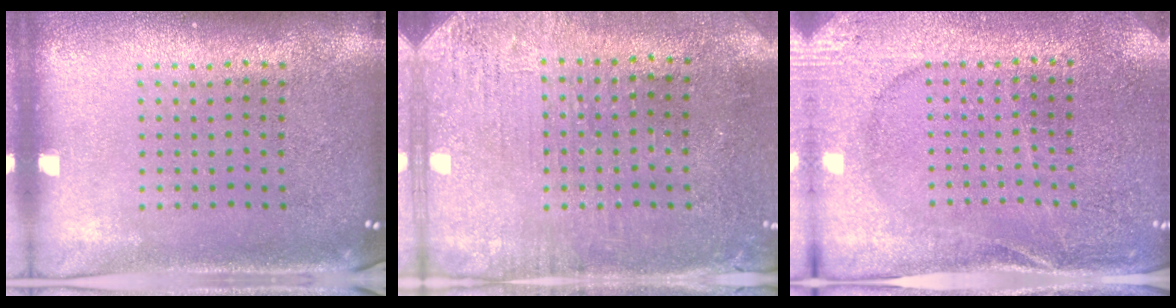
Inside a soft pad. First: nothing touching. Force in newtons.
{"total": 3.1, "press": 2.6, "slide": 1.7}
{"total": 2.7, "press": 2.6, "slide": 0.4}